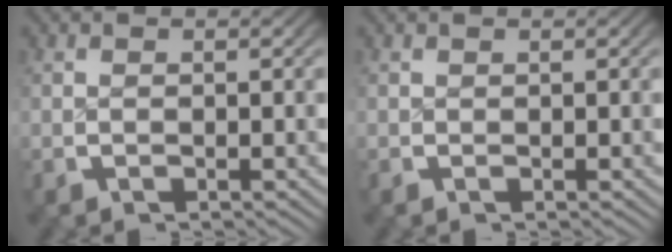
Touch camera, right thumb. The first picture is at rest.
{"total": 0.6, "force": [0.3, -0.2, -0.4], "torque": [0.016, 0.005, 0.004]}